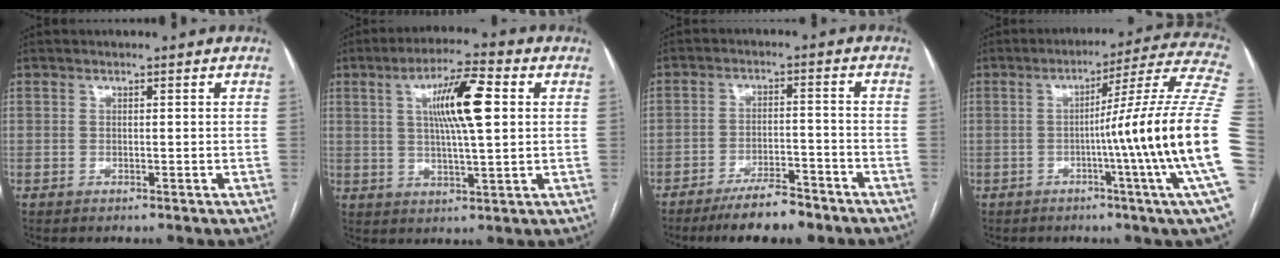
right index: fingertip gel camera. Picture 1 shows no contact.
{"total": 10.5, "force": [2.5, 1.3, 10.1], "torque": [-0.179, 0.011, 0.041]}
{"total": 8.4, "force": [-6.8, 1.8, 4.6], "torque": [-0.071, -0.007, -0.115]}
{"total": 20.5, "force": [-3.4, -3.5, 19.9], "torque": [-0.210, 0.007, -0.067]}